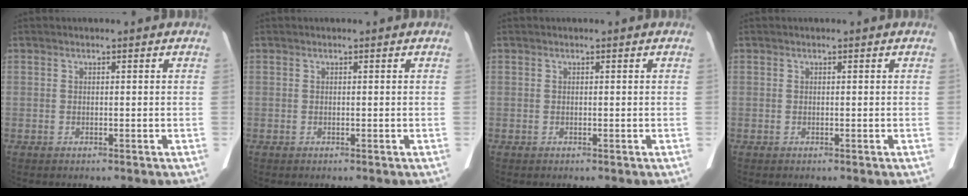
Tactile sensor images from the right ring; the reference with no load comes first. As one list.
[{"total": 0.0}, {"total": 0.0}, {"total": 0.0}]